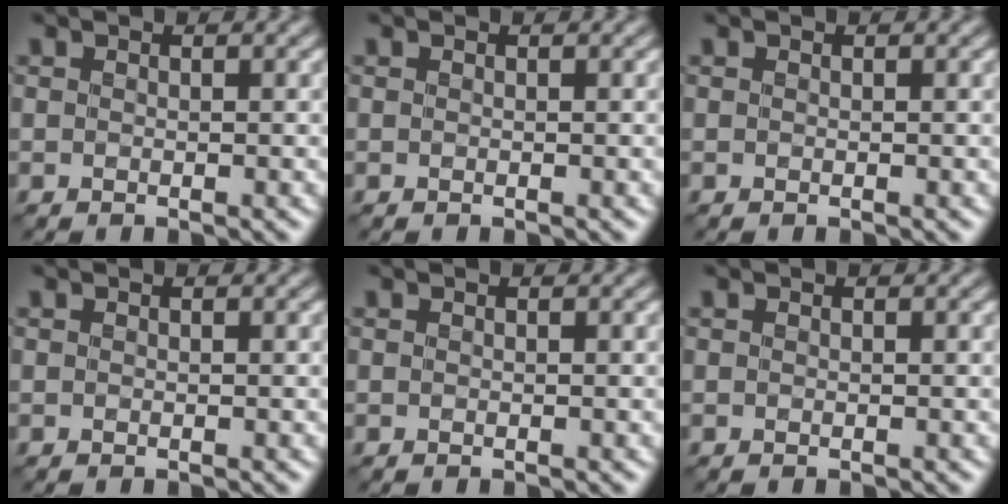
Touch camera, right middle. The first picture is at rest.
{"total": 0.0}
{"total": 0.0}
{"total": 0.0}
{"total": 0.0}
{"total": 0.0}